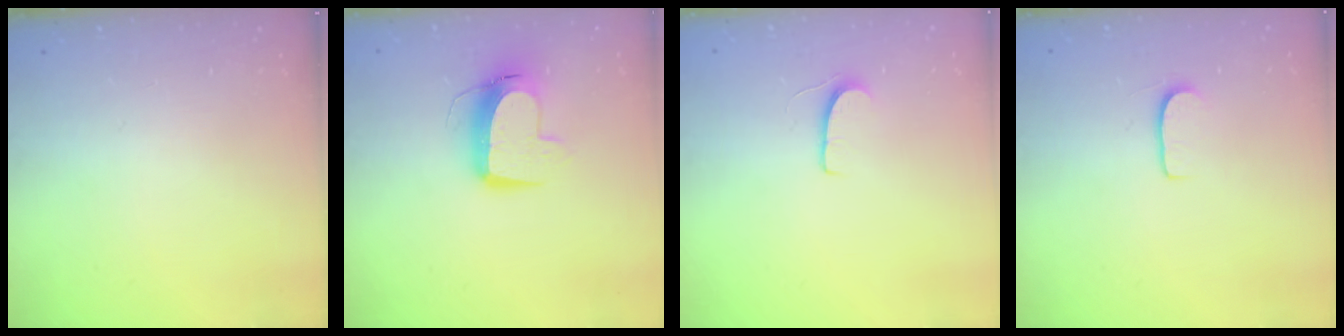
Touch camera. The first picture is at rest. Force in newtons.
{"total": 11.1, "press": 11.0, "slide": 1.3}
{"total": 5.1, "press": 5.0, "slide": 0.5}
{"total": 5.9, "press": 5.9, "slide": 0.5}